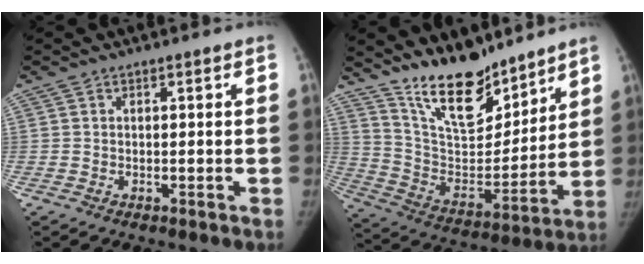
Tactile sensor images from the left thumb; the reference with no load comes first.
{"total": 17.5, "force": [14.1, 6.4, 8.0], "torque": [-0.091, -0.095, 0.260]}